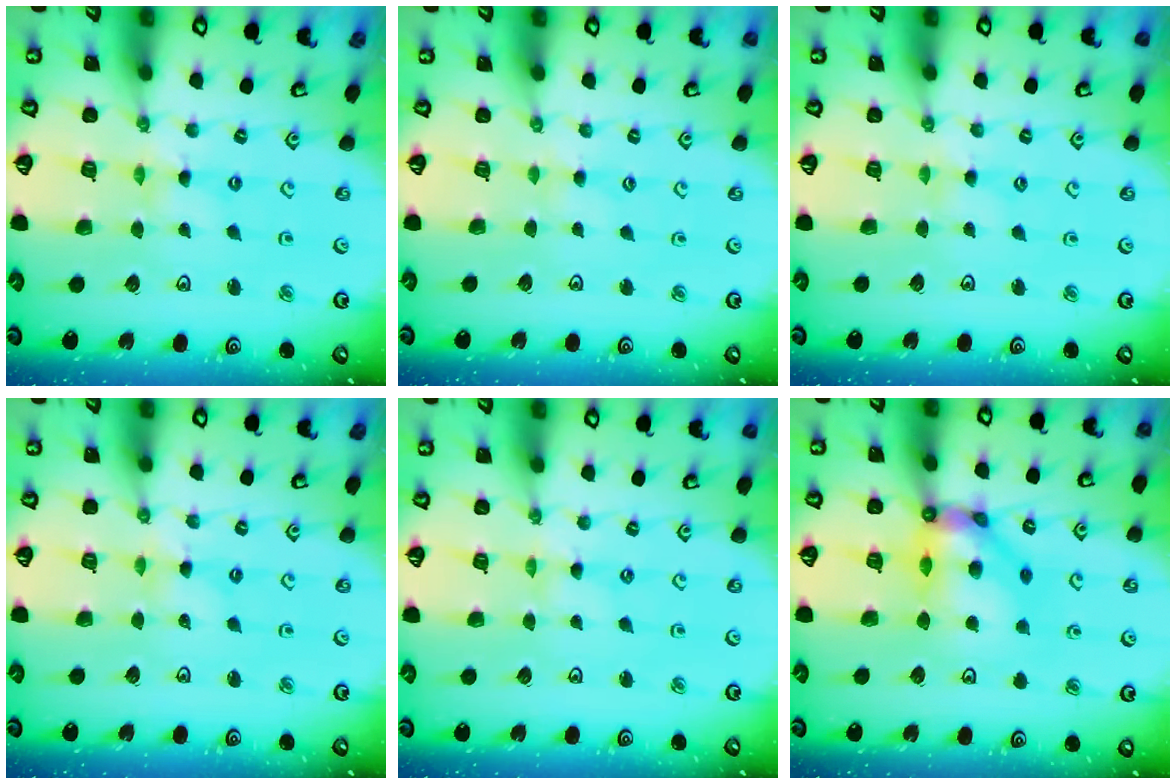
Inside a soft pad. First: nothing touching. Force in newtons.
{"total": 1.7, "press": 1.6, "slide": 0.3}
{"total": 1.3, "press": 1.2, "slide": 0.3}
{"total": 1.2, "press": 1.2, "slide": 0.1}
{"total": 0.0}
{"total": 11.3, "press": 11.2, "slide": 1.1}